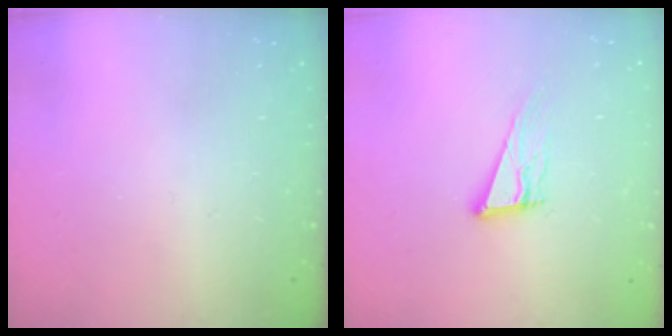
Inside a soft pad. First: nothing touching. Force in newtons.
{"total": 12.4, "press": 11.9, "slide": 3.3}